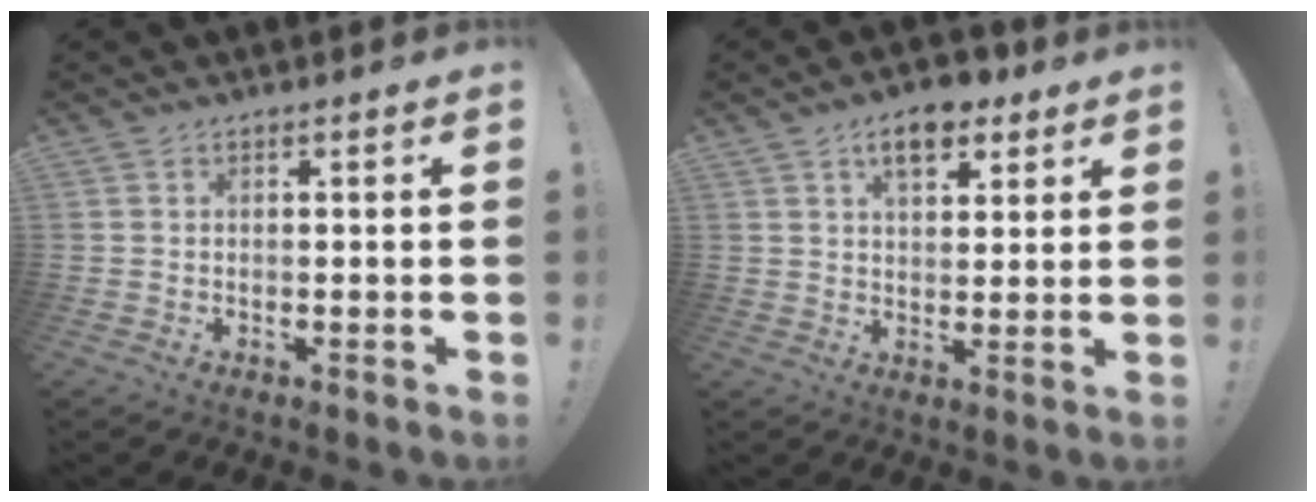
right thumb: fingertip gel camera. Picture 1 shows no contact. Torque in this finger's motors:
{"motor_torque": [0.53, 1.68, 0.97, 0.27, 0.00]}